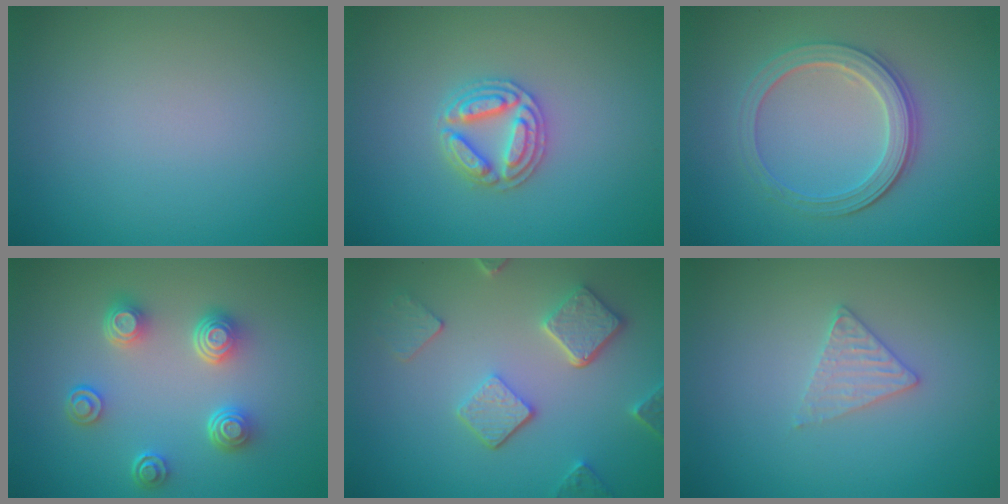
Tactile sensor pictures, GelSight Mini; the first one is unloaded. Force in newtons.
{"total": 3.7, "press": 3.6, "slide": 0.6}
{"total": 4.0, "press": 3.4, "slide": 2.1}
{"total": 4.4, "press": 3.3, "slide": 3.0}
{"total": 5.0, "press": 3.9, "slide": 3.2}
{"total": 1.8, "press": 1.8, "slide": 0.3}